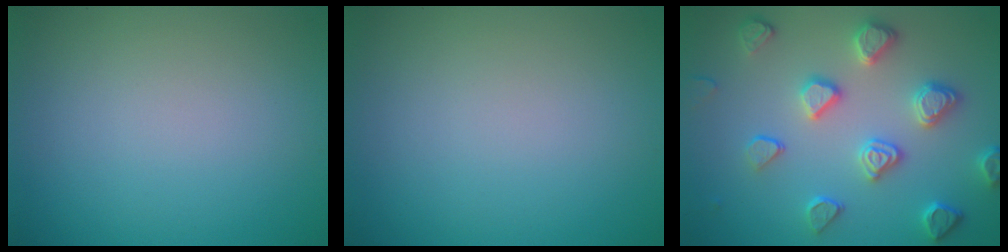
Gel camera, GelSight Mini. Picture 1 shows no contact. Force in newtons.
{"total": 0.0}
{"total": 4.6, "press": 4.2, "slide": 2.0}